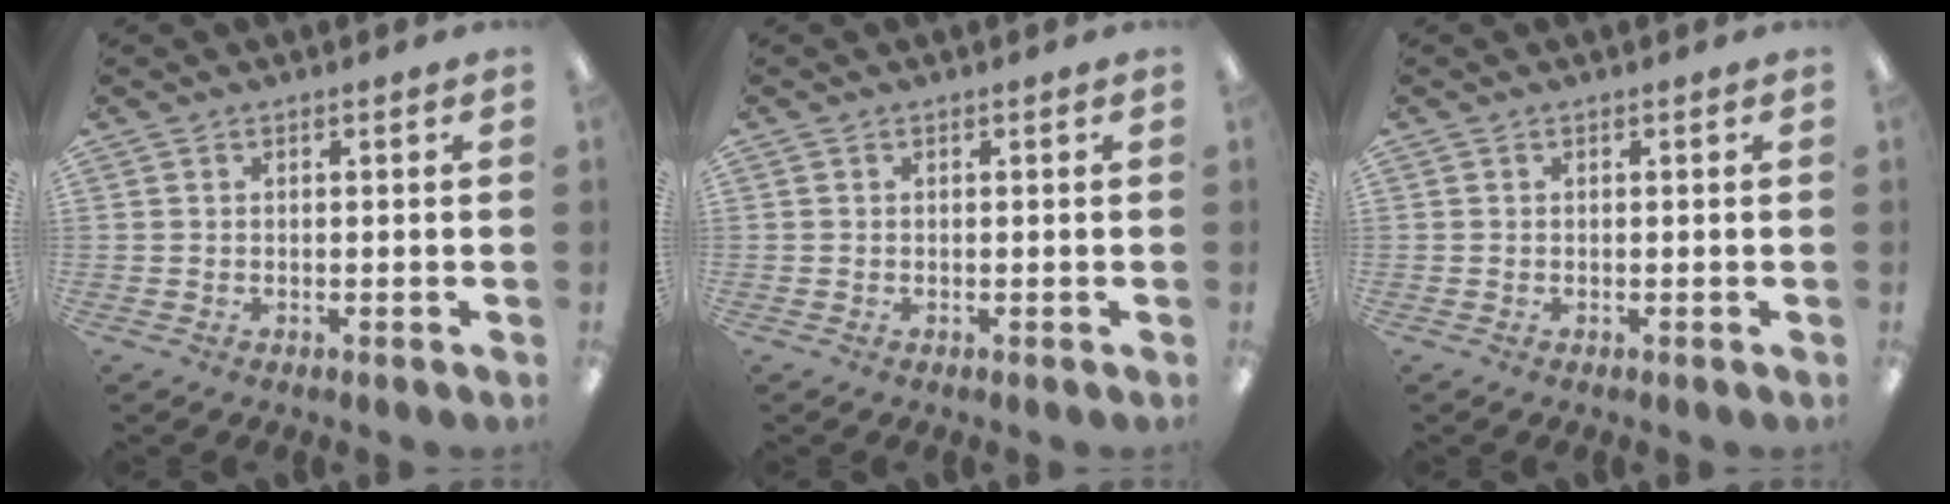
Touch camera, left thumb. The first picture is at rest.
{"total": 0.0}
{"total": 0.0}